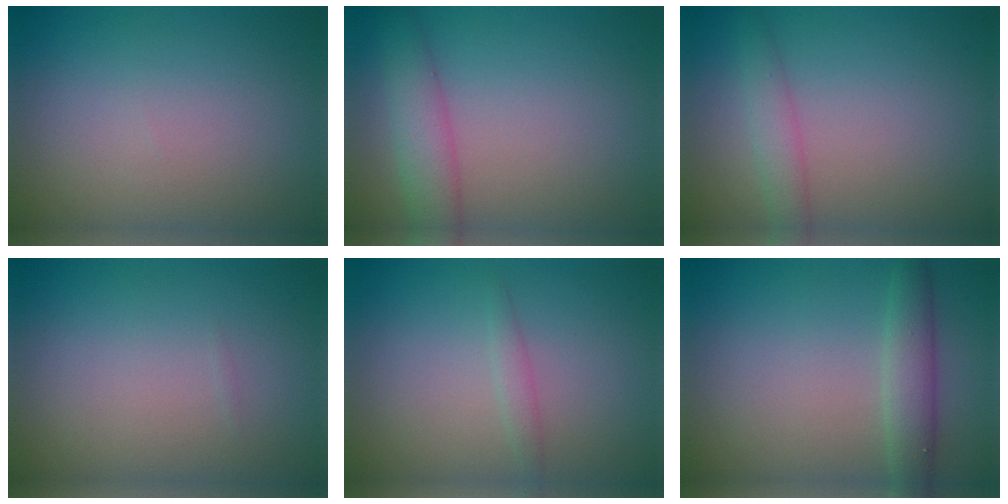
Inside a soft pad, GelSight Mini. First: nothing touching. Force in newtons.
{"total": 3.9, "press": 3.9, "slide": 0.1}
{"total": 2.2, "press": 2.2, "slide": 0.1}
{"total": 0.0}
{"total": 0.5, "press": 0.5, "slide": 0.1}
{"total": 2.8, "press": 2.8, "slide": 0.1}